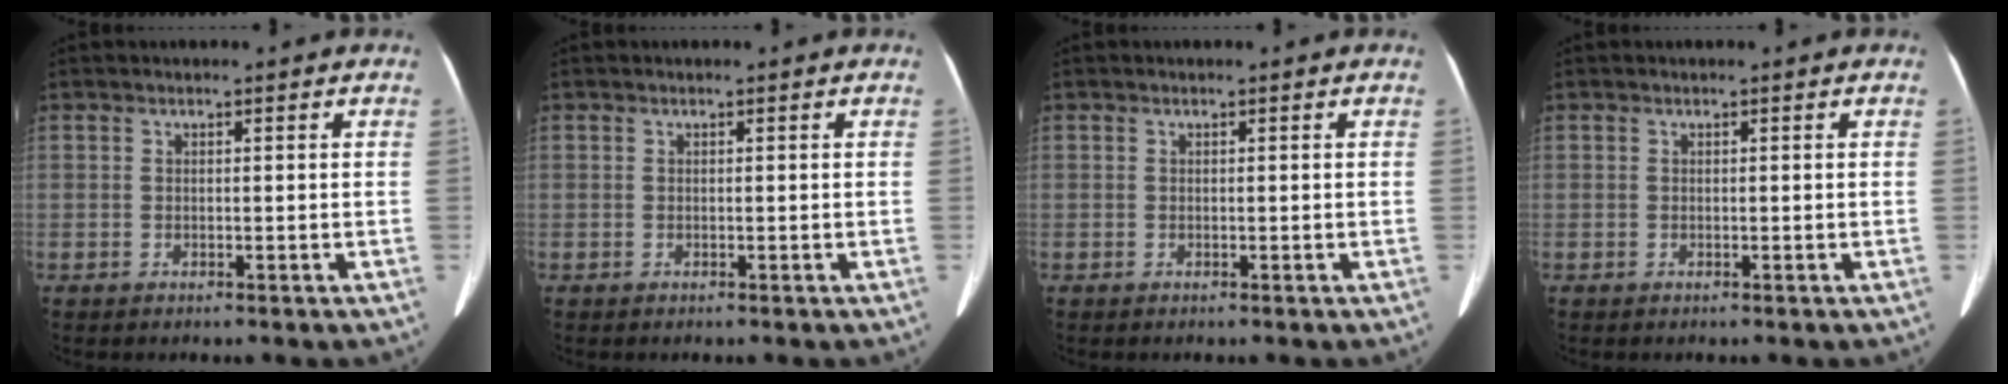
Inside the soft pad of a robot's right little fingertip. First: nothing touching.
{"total": 0.0}
{"total": 0.0}
{"total": 0.0}